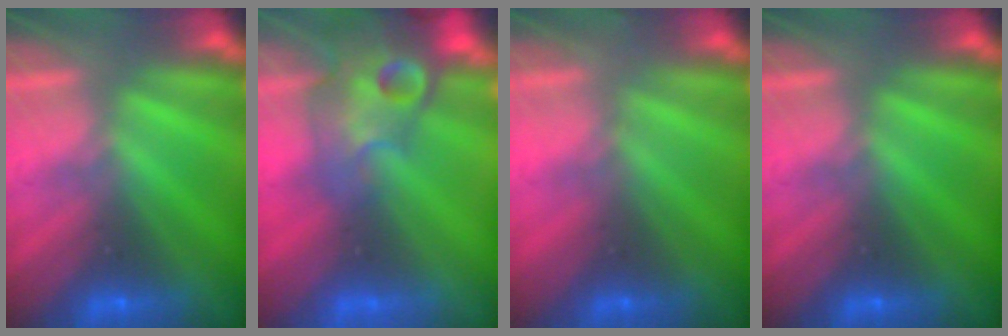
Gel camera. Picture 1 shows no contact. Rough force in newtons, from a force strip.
{"total": 8.6}
{"total": 4.7}
{"total": 0.0}